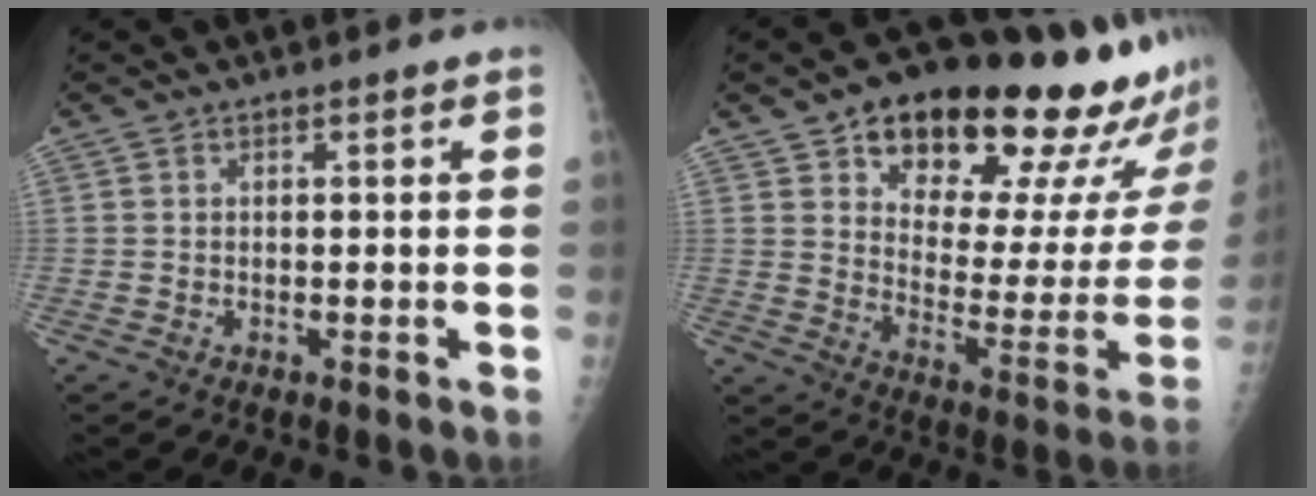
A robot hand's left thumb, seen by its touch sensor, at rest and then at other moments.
{"total": 28.1, "force": [19.1, 10.4, 17.8], "torque": [-0.209, -0.073, 0.262]}